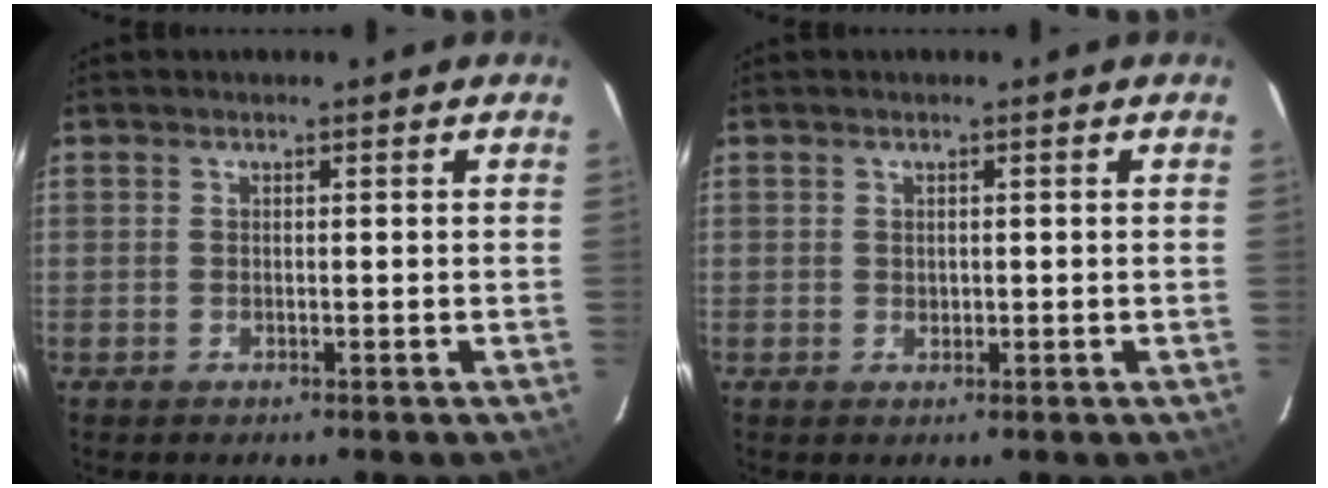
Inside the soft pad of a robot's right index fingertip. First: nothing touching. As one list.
[{"total": 0.8, "force": [0.2, 0.7, 0.5], "torque": [-0.007, 0.003, 0.005]}]